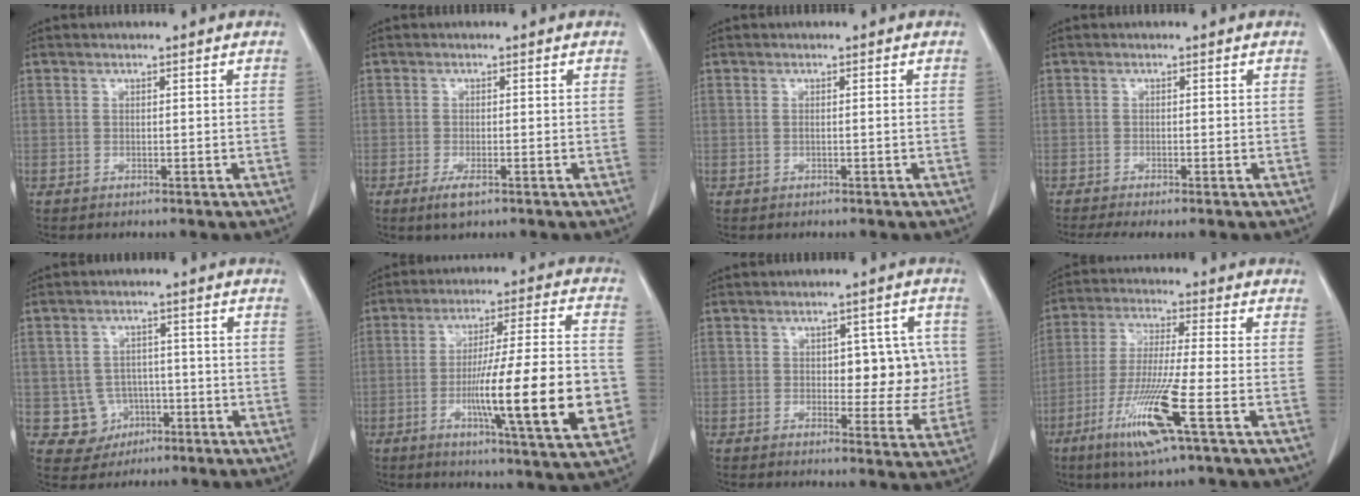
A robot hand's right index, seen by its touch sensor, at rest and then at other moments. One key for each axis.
{"total": 2.6, "fx": -1.5, "fy": 0.6, "fz": 2.1, "tx": -0.041, "ty": -0.004, "tz": -0.023}
{"total": 0.7, "fx": -0.1, "fy": -0.1, "fz": 0.7, "tx": -0.013, "ty": 0.000, "tz": 0.000}
{"total": 3.0, "fx": -2.4, "fy": 0.1, "fz": 1.9, "tx": -0.033, "ty": -0.008, "tz": -0.041}
{"total": 5.8, "fx": -1.5, "fy": 5.5, "fz": 0.9, "tx": -0.010, "ty": 0.009, "tz": -0.011}
{"total": 20.0, "fx": -4.6, "fy": 1.1, "fz": 19.4, "tx": -0.270, "ty": -0.006, "tz": -0.066}
{"total": 7.7, "fx": 0.7, "fy": 4.0, "fz": 6.5, "tx": -0.064, "ty": 0.013, "tz": 0.015}
{"total": 12.0, "fx": -5.4, "fy": -0.5, "fz": 10.8, "tx": -0.220, "ty": -0.028, "tz": -0.105}